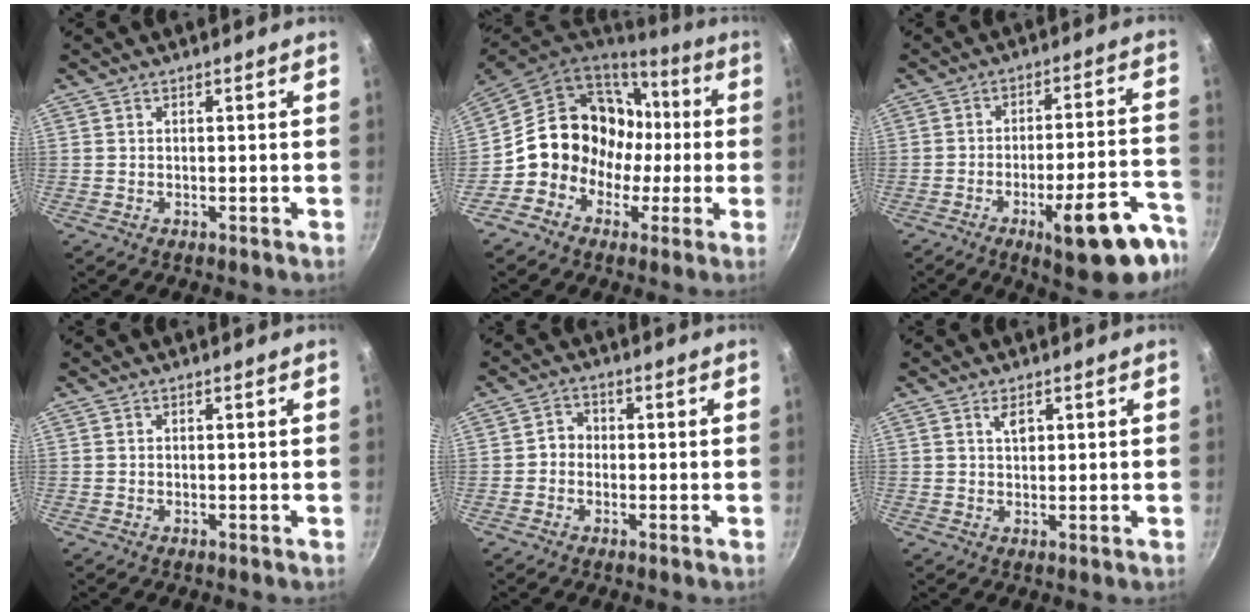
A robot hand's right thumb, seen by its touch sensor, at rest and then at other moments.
{"total": 16.2, "force": [-0.8, 14.3, 7.4], "torque": [-0.067, 0.052, -0.017]}
{"total": 17.3, "force": [-9.3, 5.3, 13.6], "torque": [-0.139, 0.051, -0.124]}
{"total": 0.0}
{"total": 2.8, "force": [-0.6, 2.5, 1.2], "torque": [-0.004, 0.013, -0.018]}
{"total": 2.4, "force": [1.1, 1.3, 1.8], "torque": [-0.021, -0.004, 0.018]}